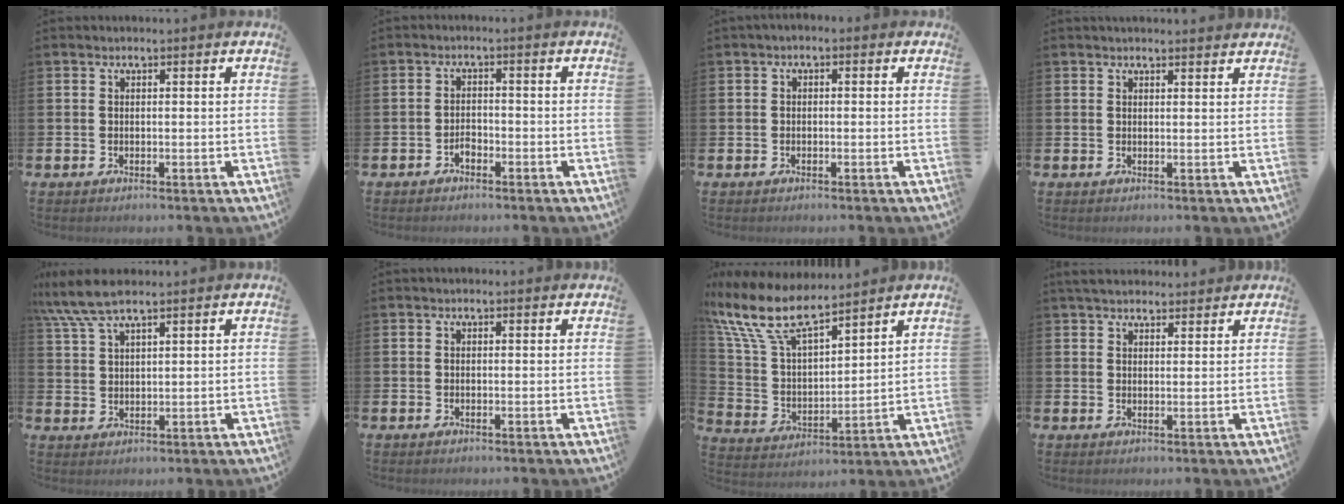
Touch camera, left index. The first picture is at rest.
{"total": 1.5, "force": [-1.1, 0.9, 0.6], "torque": [-0.011, 0.002, -0.024]}
{"total": 1.0, "force": [-0.7, 0.6, 0.4], "torque": [-0.010, 0.005, -0.015]}
{"total": 1.3, "force": [1.3, 0.2, 0.1], "torque": [0.006, -0.003, 0.022]}
{"total": 7.1, "force": [5.9, 1.4, 3.7], "torque": [-0.092, -0.010, 0.109]}
{"total": 0.0}
{"total": 11.2, "force": [9.4, 3.1, 5.2], "torque": [-0.144, -0.045, 0.169]}
{"total": 3.9, "force": [3.6, 1.2, 0.8], "torque": [-0.022, -0.009, 0.067]}